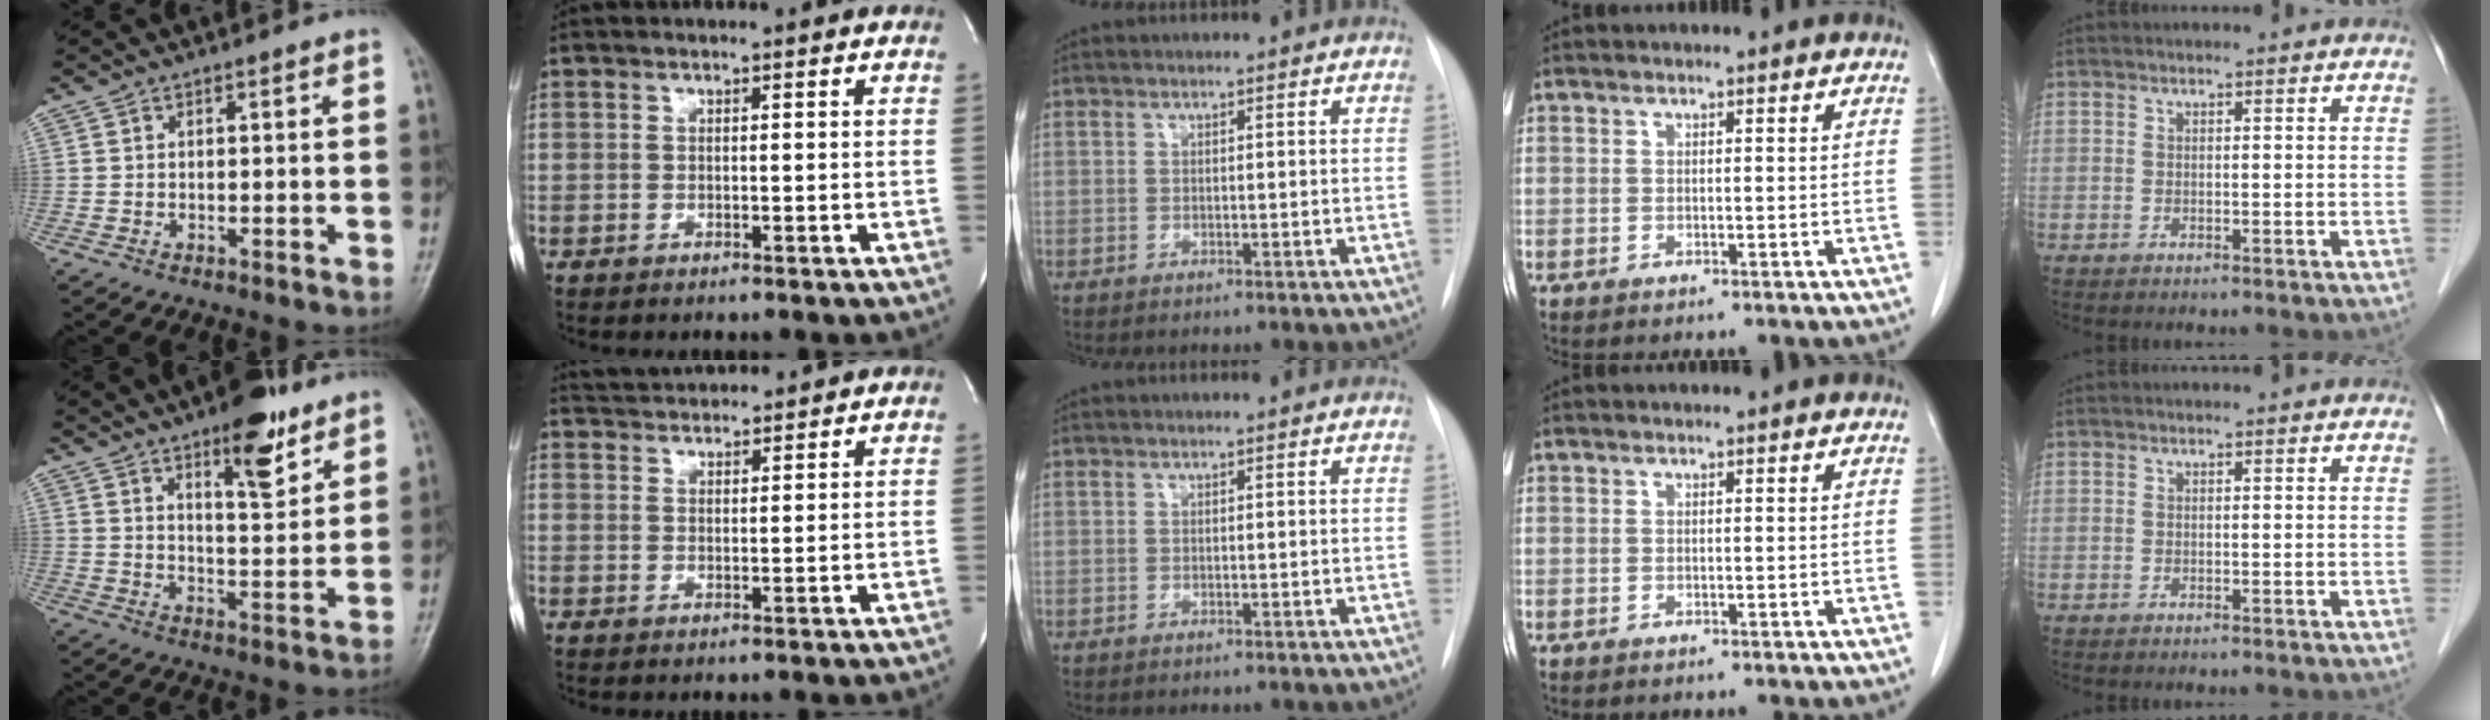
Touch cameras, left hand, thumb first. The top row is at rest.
{"thumb": {"total": 11.0, "force": [6.8, 3.7, 7.7], "torque": [-0.093, -0.042, 0.104]}, "index": {"total": 5.5, "force": [5.5, 0.5, 0.8], "torque": [-0.021, 0.024, 0.088]}}